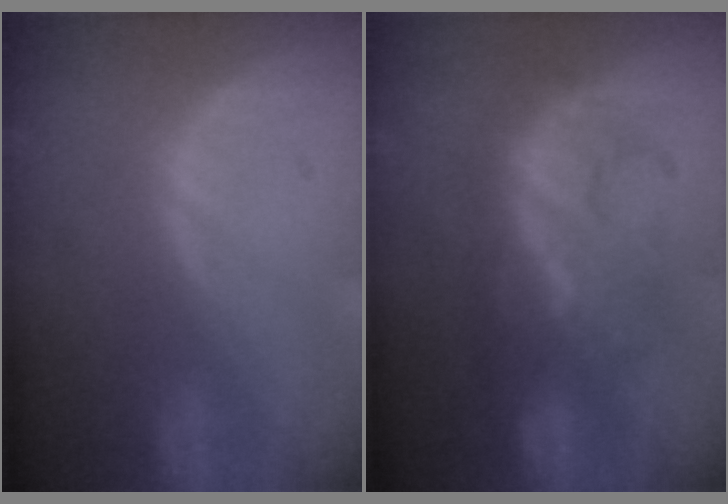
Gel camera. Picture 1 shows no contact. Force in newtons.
{"total": 8.0, "press": 7.9, "slide": 1.5}